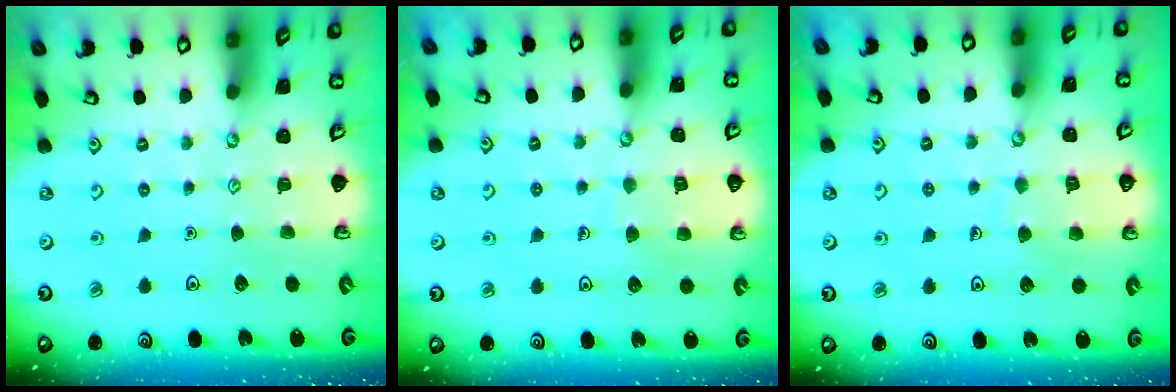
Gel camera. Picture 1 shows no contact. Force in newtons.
{"total": 7.0, "press": 6.9, "slide": 0.6}
{"total": 6.6, "press": 6.6, "slide": 0.5}